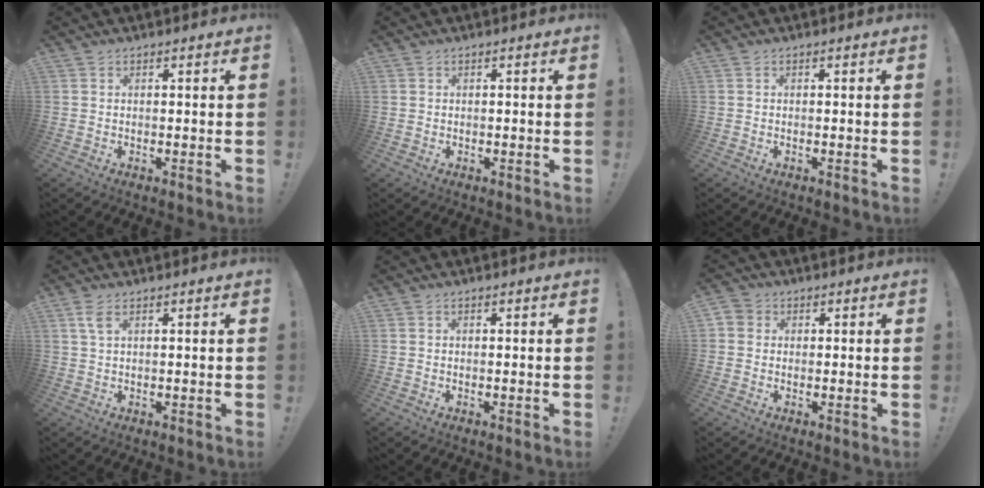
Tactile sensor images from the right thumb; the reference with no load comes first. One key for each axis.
{"total": 1.2, "fx": 0.6, "fy": 1.1, "fz": -0.1, "tx": 0.010, "ty": -0.004, "tz": 0.008}
{"total": 0.0}
{"total": 3.3, "fx": 1.4, "fy": 1.2, "fz": 2.8, "tx": -0.055, "ty": 0.001, "tz": 0.025}
{"total": 0.0}
{"total": 3.0, "fx": 0.5, "fy": 2.8, "fz": 1.0, "tx": -0.015, "ty": 0.002, "tz": 0.010}